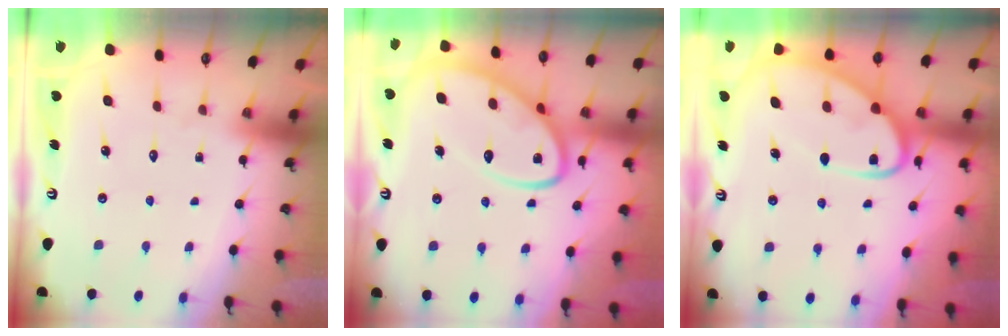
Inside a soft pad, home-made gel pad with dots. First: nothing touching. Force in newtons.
{"total": 12.9, "press": 12.8, "slide": 1.3}
{"total": 12.6, "press": 12.5, "slide": 1.3}